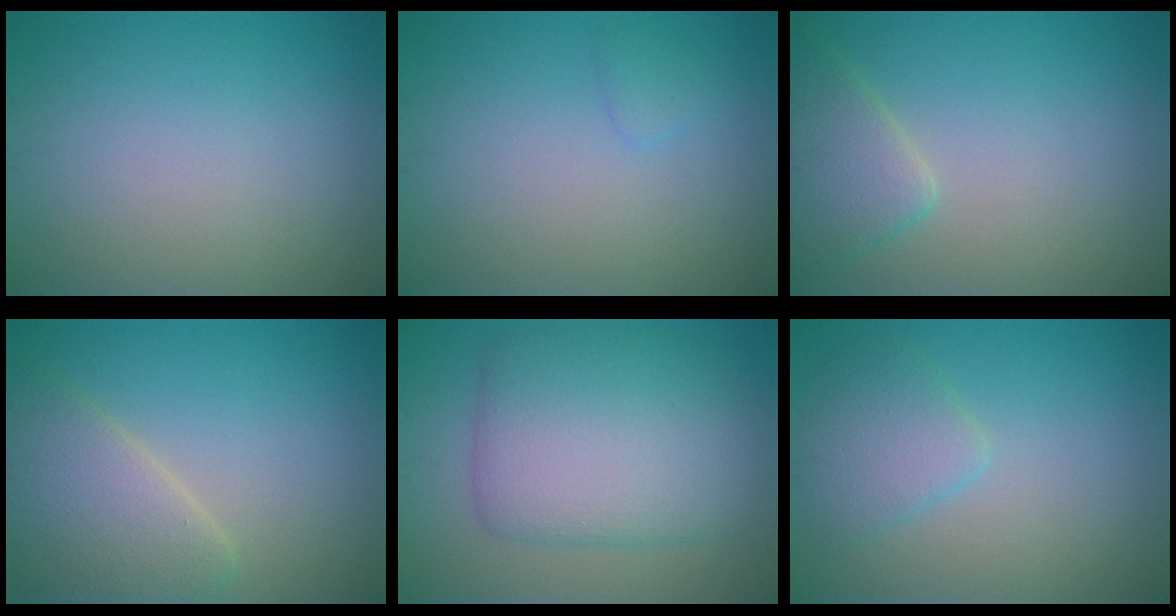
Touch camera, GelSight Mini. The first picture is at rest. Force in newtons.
{"total": 0.8, "press": 0.8, "slide": 0.1}
{"total": 3.5, "press": 3.4, "slide": 0.4}
{"total": 5.1, "press": 5.1, "slide": 0.6}
{"total": 8.4, "press": 8.3, "slide": 0.3}
{"total": 2.8, "press": 2.8, "slide": 0.2}